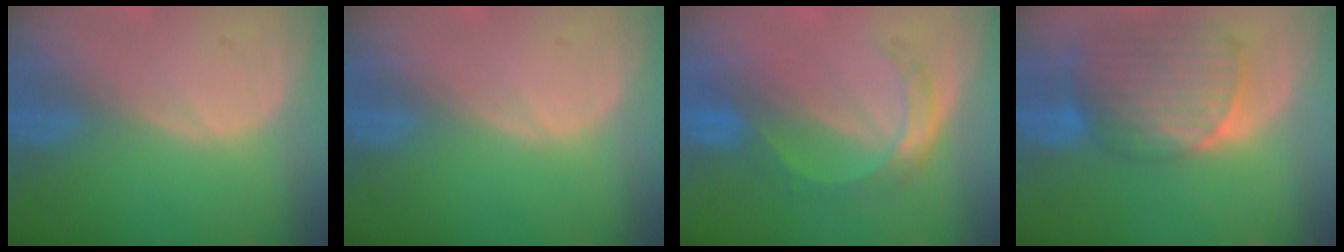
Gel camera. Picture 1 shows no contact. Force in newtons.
{"total": 0.0}
{"total": 5.4, "press": 4.7, "slide": 2.6}
{"total": 10.3, "press": 8.7, "slide": 5.5}